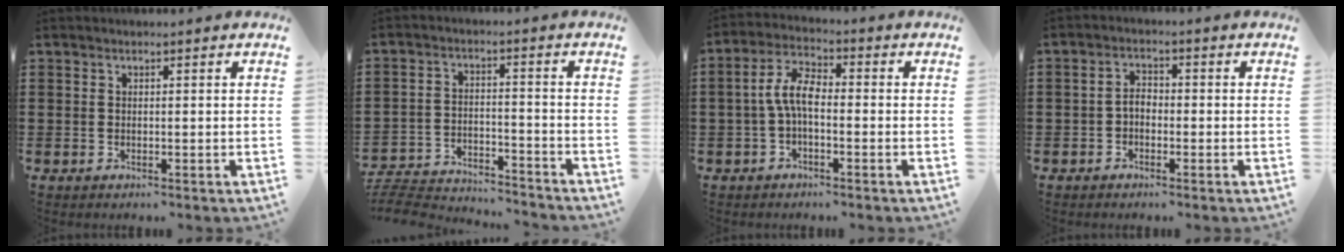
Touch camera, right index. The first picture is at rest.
{"total": 5.4, "force": [-5.3, 0.7, 0.9], "torque": [-0.034, 0.002, -0.111]}
{"total": 5.4, "force": [-0.8, 2.2, 4.9], "torque": [-0.111, 0.004, -0.021]}
{"total": 2.1, "force": [-0.8, 1.2, 1.5], "torque": [-0.038, 0.002, -0.020]}